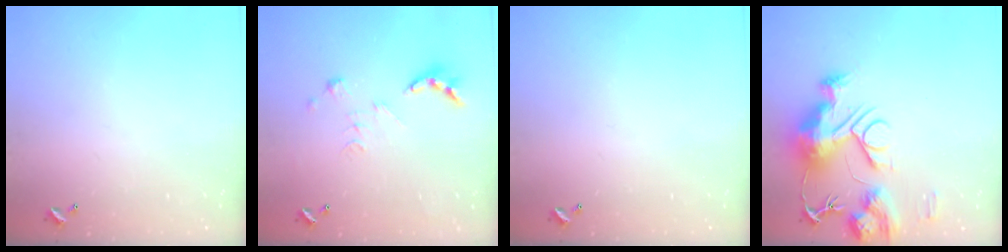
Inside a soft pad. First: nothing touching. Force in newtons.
{"total": 2.7, "press": 2.2, "slide": 1.5}
{"total": 0.0}
{"total": 14.8, "press": 14.7, "slide": 1.3}